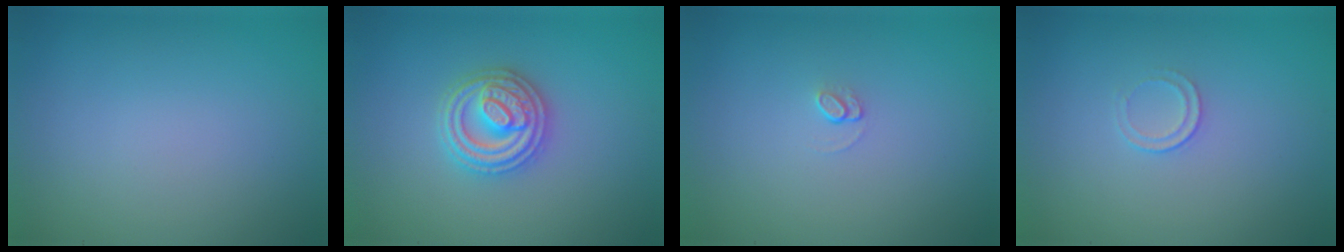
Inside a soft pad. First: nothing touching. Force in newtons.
{"total": 4.8, "press": 4.7, "slide": 0.6}
{"total": 0.8, "press": 0.5, "slide": 0.7}
{"total": 1.0, "press": 0.5, "slide": 0.9}